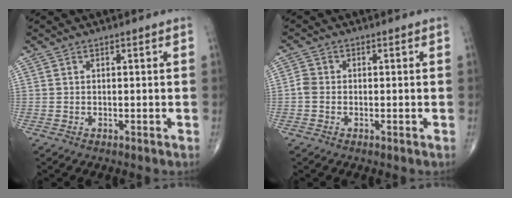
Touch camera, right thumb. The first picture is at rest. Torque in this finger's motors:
{"motor_torque": [-0.02, 0.02, 0.08, -0.08, 0.07]}